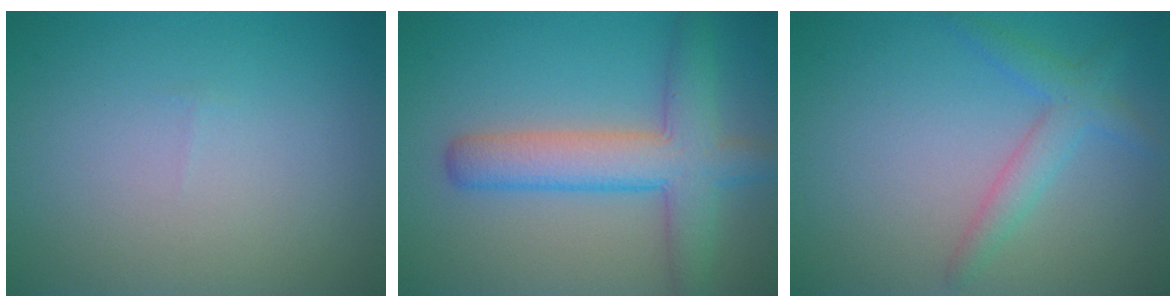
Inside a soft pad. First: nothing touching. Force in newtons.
{"total": 6.2, "press": 6.2, "slide": 0.3}
{"total": 2.6, "press": 2.6, "slide": 0.2}